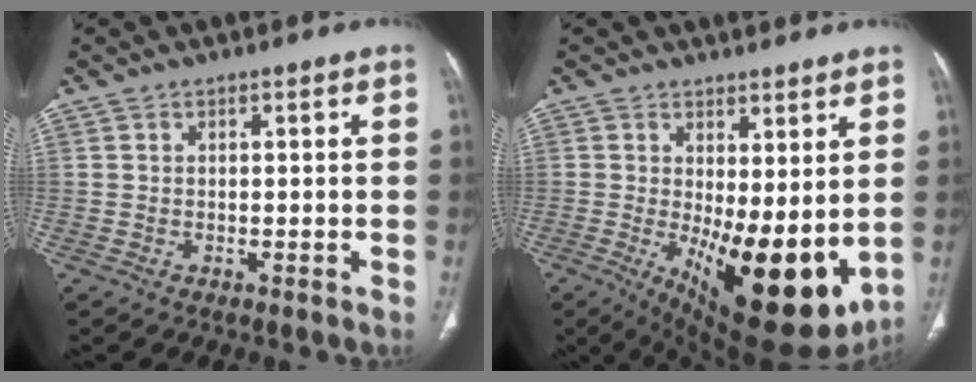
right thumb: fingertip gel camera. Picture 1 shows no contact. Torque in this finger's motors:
{"motor_torque": [1.36, 3.65, 0.99, 0.88, 0.52]}